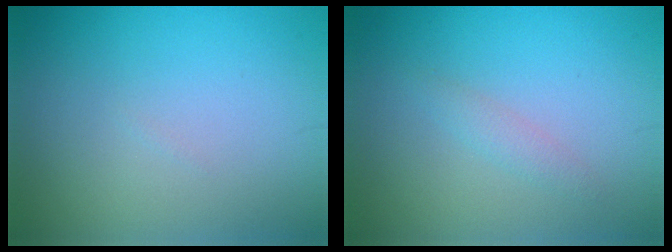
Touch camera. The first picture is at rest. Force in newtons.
{"total": 1.2, "press": 1.2, "slide": 0.0}